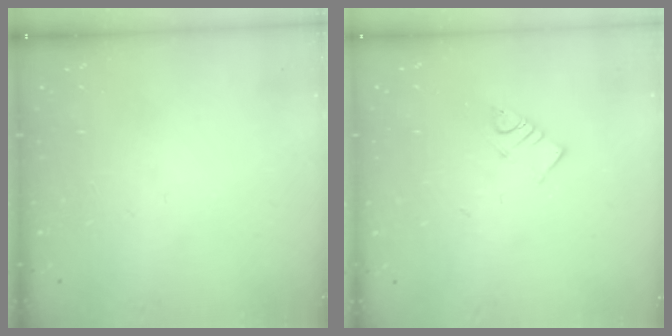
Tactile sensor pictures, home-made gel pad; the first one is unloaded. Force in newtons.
{"total": 3.9, "press": 3.9, "slide": 0.5}